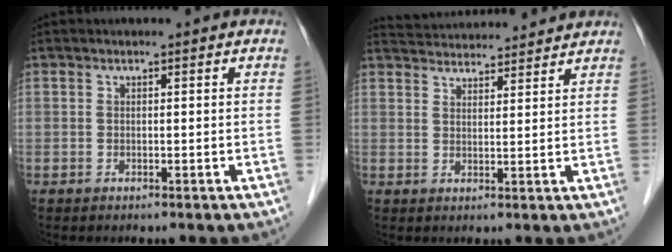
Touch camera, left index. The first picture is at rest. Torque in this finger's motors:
{"motor_torque": [-0.82, -1.32, 0.04, 0.00]}